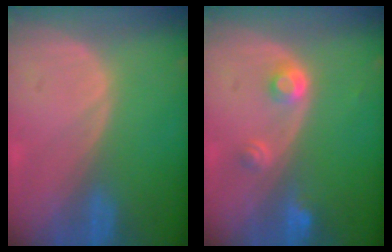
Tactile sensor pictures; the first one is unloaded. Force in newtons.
{"total": 3.0, "press": 2.8, "slide": 0.9}